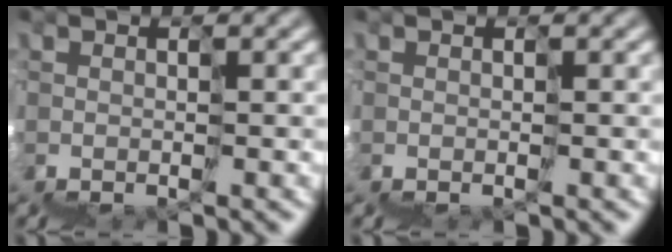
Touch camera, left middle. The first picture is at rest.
{"total": 0.0}